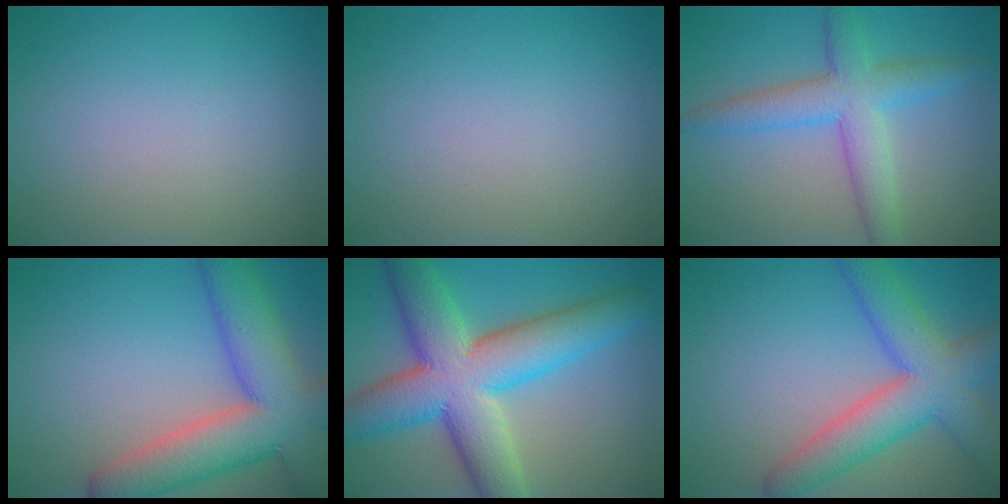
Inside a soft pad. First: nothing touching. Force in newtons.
{"total": 0.0}
{"total": 5.3, "press": 5.3, "slide": 0.2}
{"total": 10.7, "press": 10.7, "slide": 0.7}
{"total": 12.1, "press": 12.1, "slide": 0.8}
{"total": 7.6, "press": 7.6, "slide": 0.4}